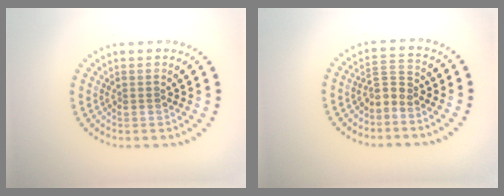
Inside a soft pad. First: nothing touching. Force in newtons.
{"total": 2.0, "press": 1.4, "slide": 1.4}